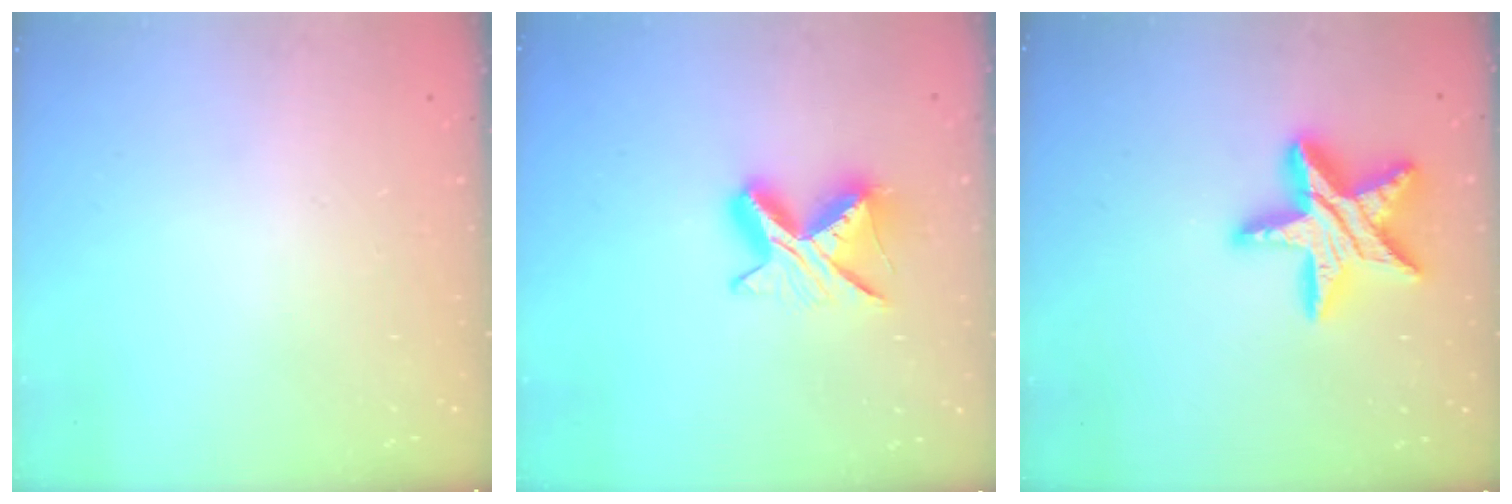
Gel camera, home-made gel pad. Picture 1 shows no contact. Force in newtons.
{"total": 9.1, "press": 9.0, "slide": 1.0}
{"total": 18.6, "press": 18.5, "slide": 1.5}